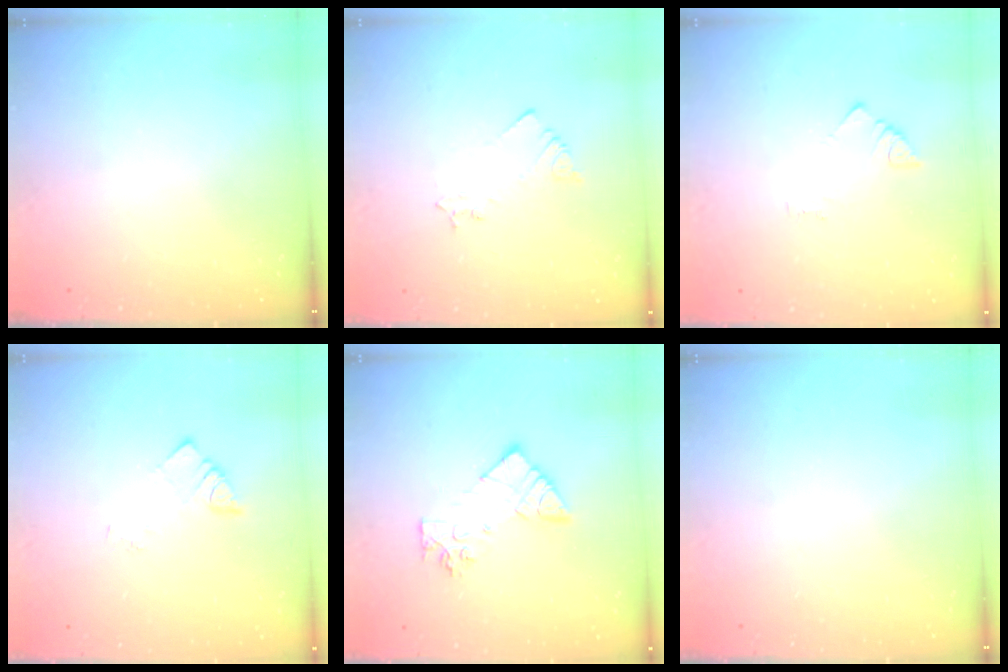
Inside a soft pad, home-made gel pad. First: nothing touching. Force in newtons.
{"total": 2.1, "press": 2.1, "slide": 0.3}
{"total": 1.5, "press": 1.5, "slide": 0.3}
{"total": 2.2, "press": 2.2, "slide": 0.2}
{"total": 10.2, "press": 10.1, "slide": 0.9}
{"total": 0.0}